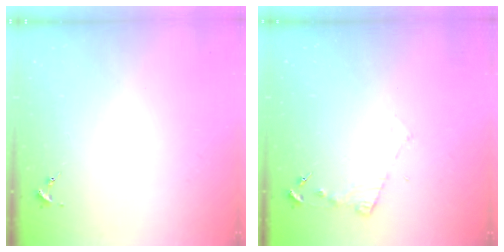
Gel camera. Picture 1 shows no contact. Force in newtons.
{"total": 4.6, "press": 4.6, "slide": 0.5}